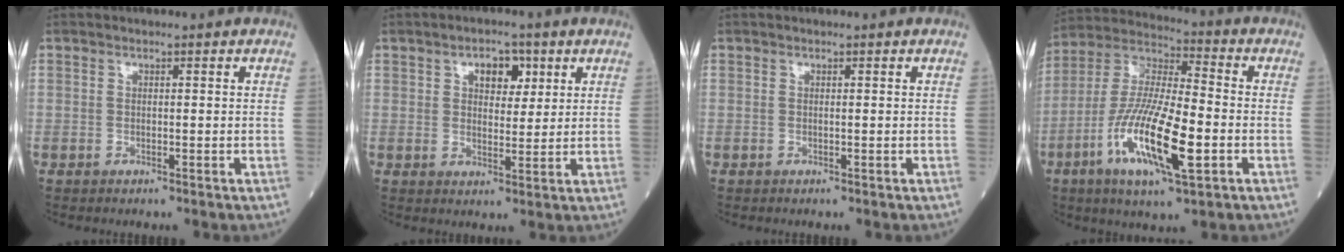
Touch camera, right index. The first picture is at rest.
{"total": 4.9, "force": [2.2, 2.7, 3.5], "torque": [-0.049, 0.009, 0.033]}
{"total": 0.0}
{"total": 16.7, "force": [-5.0, 3.3, 15.6], "torque": [-0.317, -0.012, -0.089]}